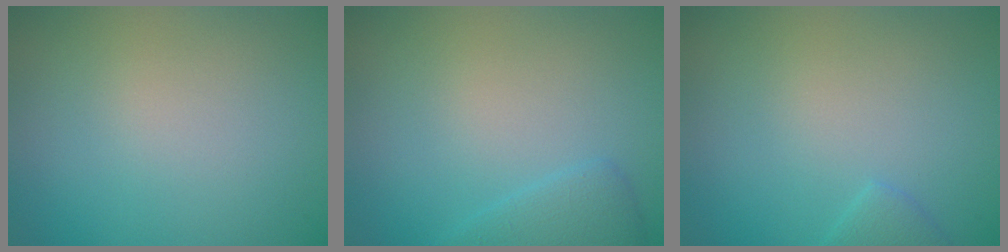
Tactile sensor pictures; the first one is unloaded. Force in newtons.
{"total": 2.2, "press": 2.2, "slide": 0.2}
{"total": 1.3, "press": 1.3, "slide": 0.1}